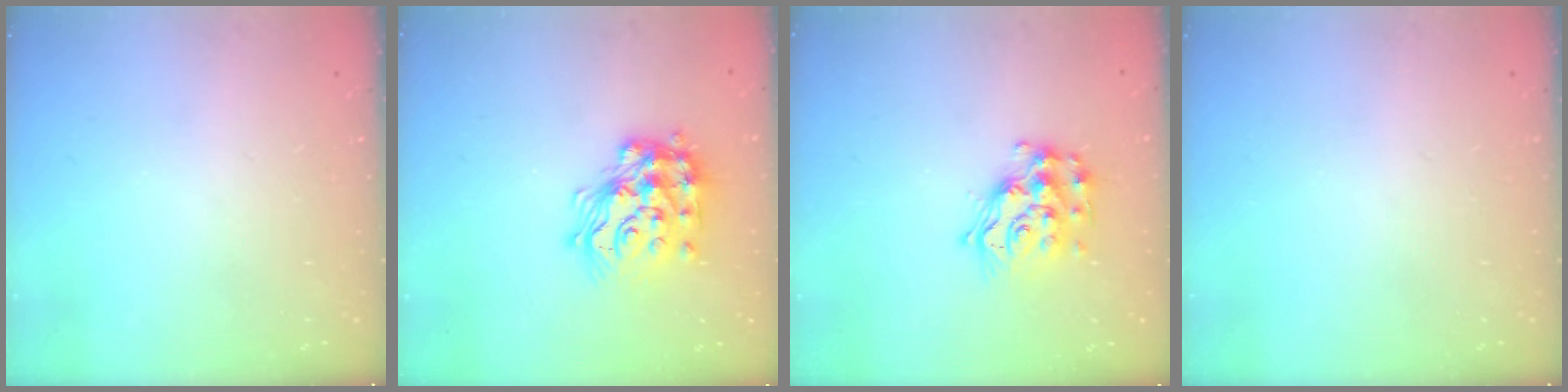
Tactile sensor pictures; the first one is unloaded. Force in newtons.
{"total": 19.2, "press": 19.2, "slide": 1.5}
{"total": 13.7, "press": 13.7, "slide": 0.6}
{"total": 0.0}